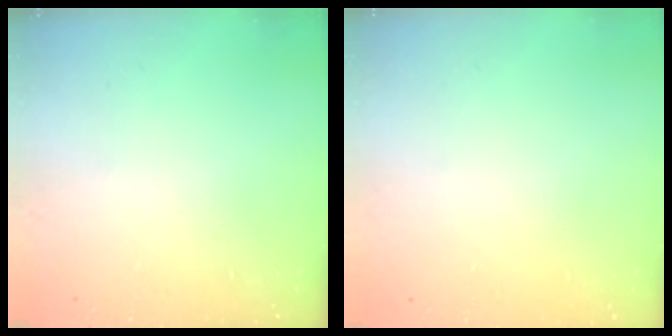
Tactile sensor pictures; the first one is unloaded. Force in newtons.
{"total": 0.0}